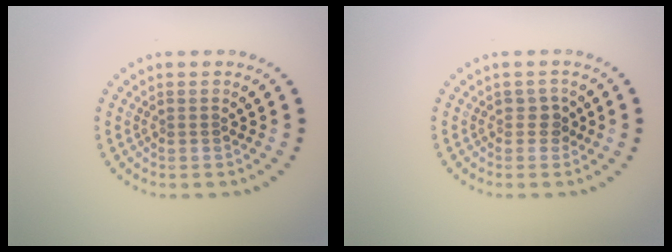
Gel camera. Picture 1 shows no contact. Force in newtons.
{"total": 1.3, "press": 1.1, "slide": 0.7}